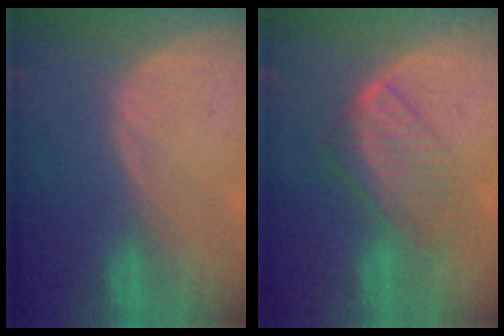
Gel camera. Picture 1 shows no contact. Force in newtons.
{"total": 6.7, "press": 6.3, "slide": 2.3}